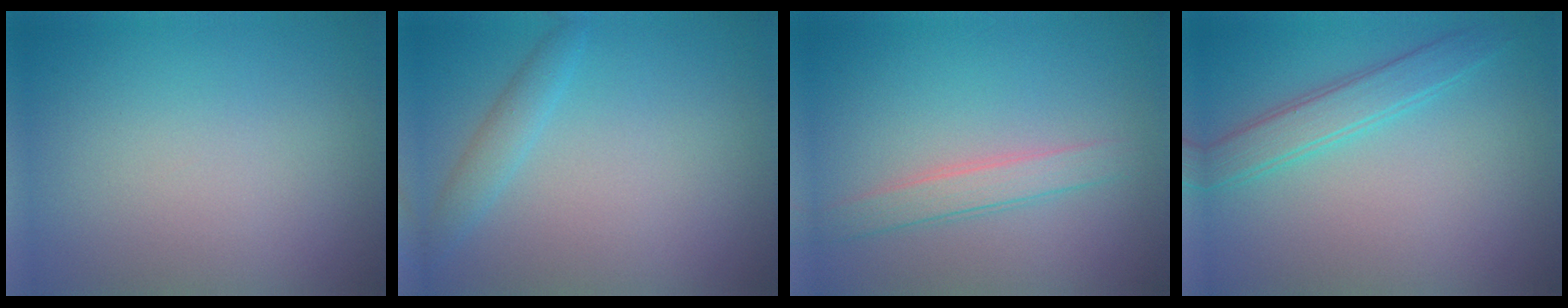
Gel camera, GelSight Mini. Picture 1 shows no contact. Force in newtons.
{"total": 1.8, "press": 1.8, "slide": 0.2}
{"total": 2.3, "press": 2.2, "slide": 0.1}
{"total": 2.9, "press": 2.9, "slide": 0.0}